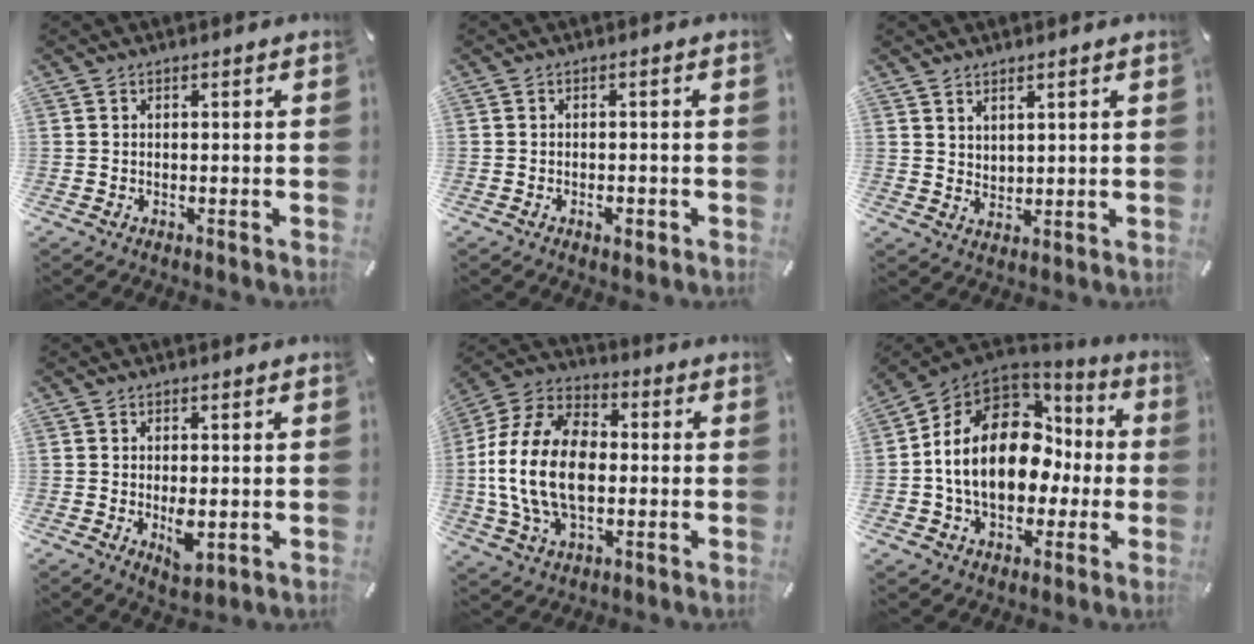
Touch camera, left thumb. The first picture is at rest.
{"total": 2.3, "force": [-1.1, 1.2, 1.6], "torque": [-0.029, 0.004, -0.020]}
{"total": 2.6, "force": [2.3, 1.1, -0.1], "torque": [-0.001, -0.012, 0.046]}
{"total": 5.2, "force": [-0.4, 2.7, 4.4], "torque": [-0.073, -0.005, -0.009]}
{"total": 18.4, "force": [-1.9, 12.7, 13.1], "torque": [-0.299, 0.015, -0.038]}
{"total": 17.8, "force": [0.3, 13.4, 11.8], "torque": [-0.240, 0.002, 0.007]}